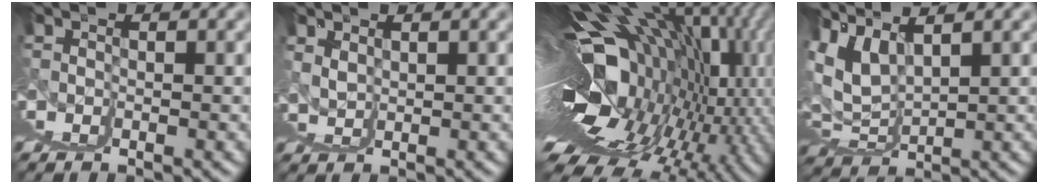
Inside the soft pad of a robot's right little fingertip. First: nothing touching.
{"total": 3.6, "force": [2.6, 2.2, 1.2], "torque": [-0.025, -0.010, 0.055]}
{"total": 25.0, "force": [6.0, 10.2, 22.0], "torque": [-0.246, 0.046, 0.093]}
{"total": 5.3, "force": [4.6, -2.1, 1.6], "torque": [-0.044, 0.002, 0.101]}